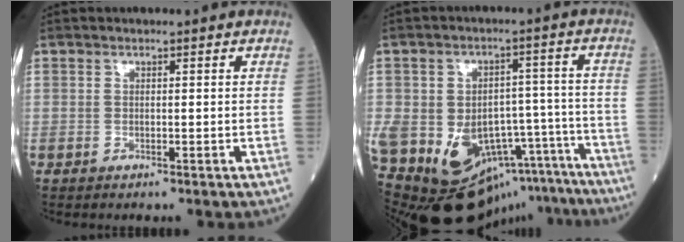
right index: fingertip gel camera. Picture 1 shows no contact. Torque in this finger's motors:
{"motor_torque": [2.14, 0.00, 1.05, 0.21]}